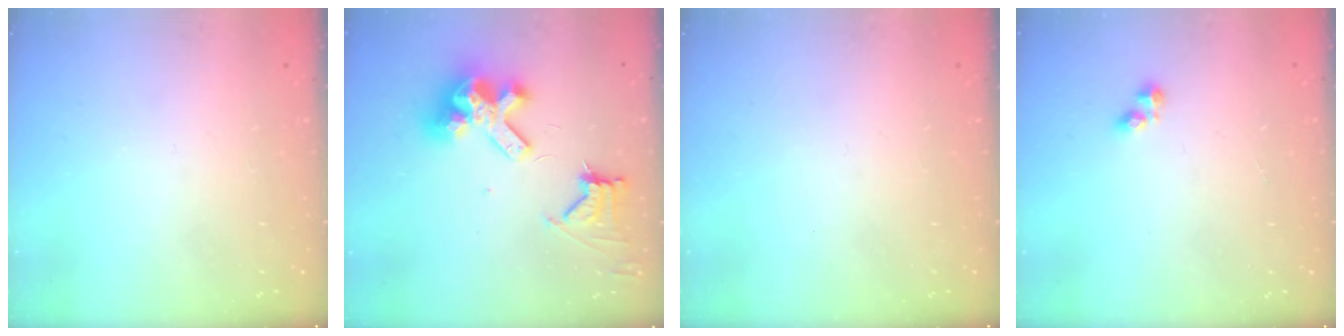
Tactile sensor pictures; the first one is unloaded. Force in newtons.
{"total": 12.3, "press": 12.2, "slide": 1.6}
{"total": 0.0}
{"total": 2.1, "press": 2.0, "slide": 0.4}